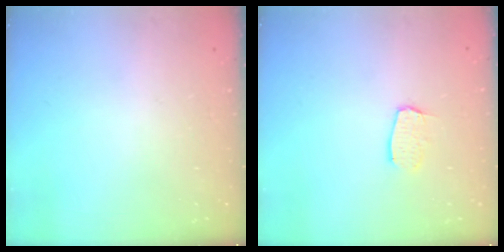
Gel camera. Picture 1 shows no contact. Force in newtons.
{"total": 6.1, "press": 6.1, "slide": 0.2}